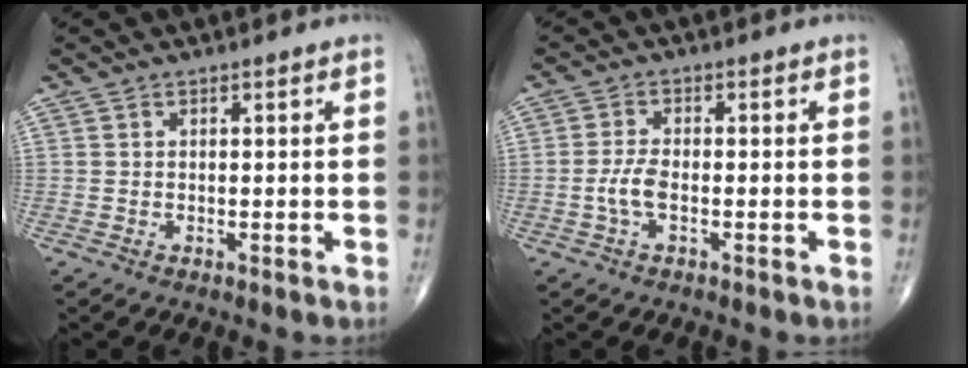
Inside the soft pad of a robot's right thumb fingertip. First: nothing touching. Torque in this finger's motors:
{"motor_torque": [0.15, -0.09, 0.30, -0.28, 0.04]}